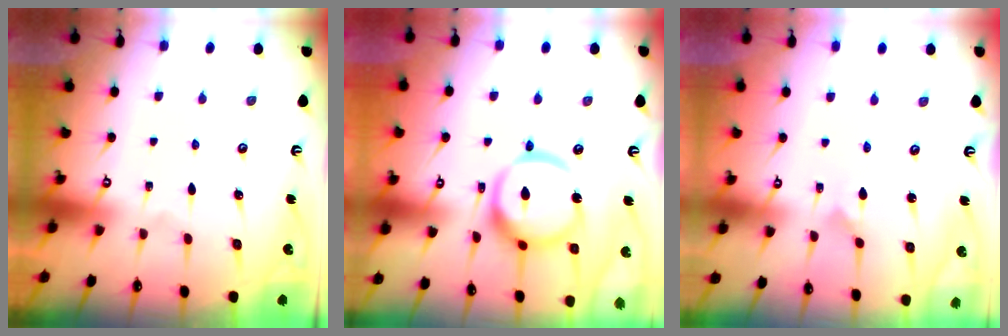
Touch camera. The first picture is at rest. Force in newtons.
{"total": 18.4, "press": 18.2, "slide": 2.0}
{"total": 1.6, "press": 1.6, "slide": 0.1}